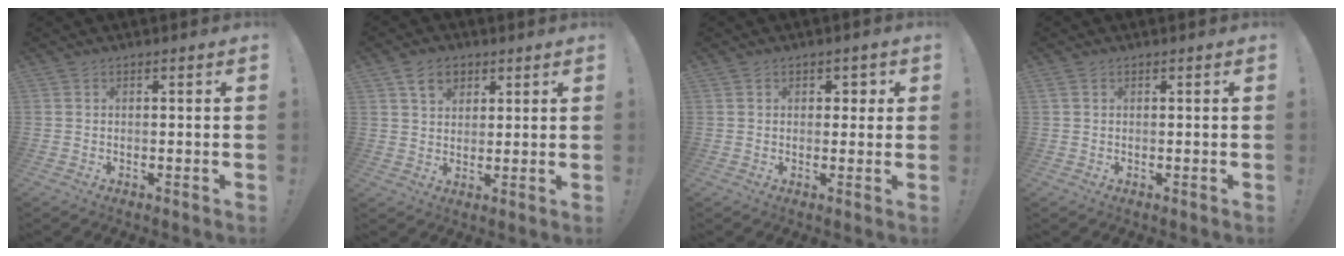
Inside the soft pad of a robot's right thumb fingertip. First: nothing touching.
{"total": 6.9, "force": [3.7, 5.1, 2.6], "torque": [-0.035, -0.013, 0.070]}
{"total": 2.7, "force": [0.7, 2.3, 1.2], "torque": [0.002, -0.002, 0.005]}
{"total": 0.7, "force": [0.3, 0.3, 0.5], "torque": [-0.015, 0.003, 0.008]}